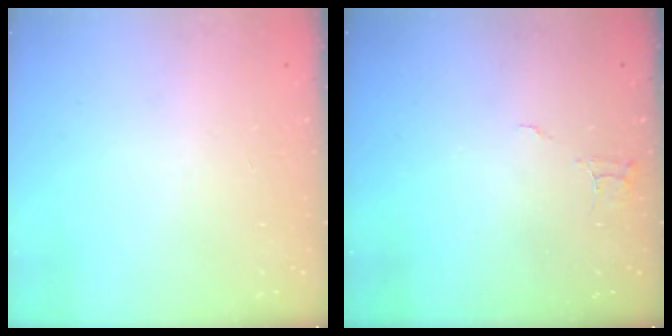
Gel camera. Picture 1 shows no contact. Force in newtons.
{"total": 3.7, "press": 3.7, "slide": 0.4}